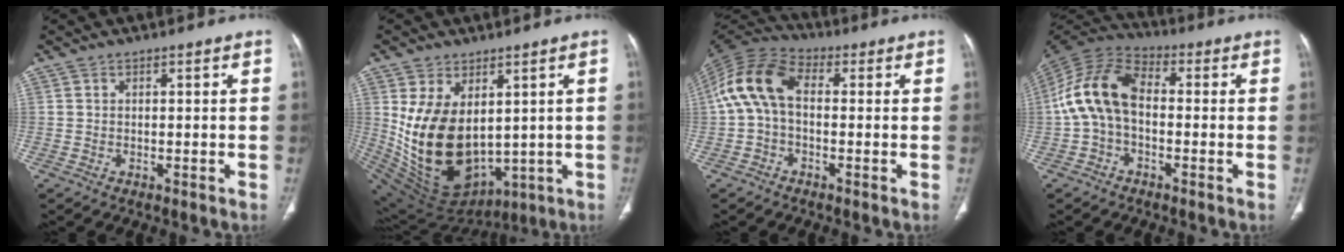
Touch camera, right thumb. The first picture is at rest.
{"total": 18.6, "force": [2.1, 11.9, 14.1], "torque": [-0.242, -0.030, 0.083]}
{"total": 11.7, "force": [0.4, 7.3, 9.1], "torque": [-0.180, 0.033, -0.005]}
{"total": 12.6, "force": [-0.6, 8.0, 9.7], "torque": [-0.189, 0.037, -0.023]}